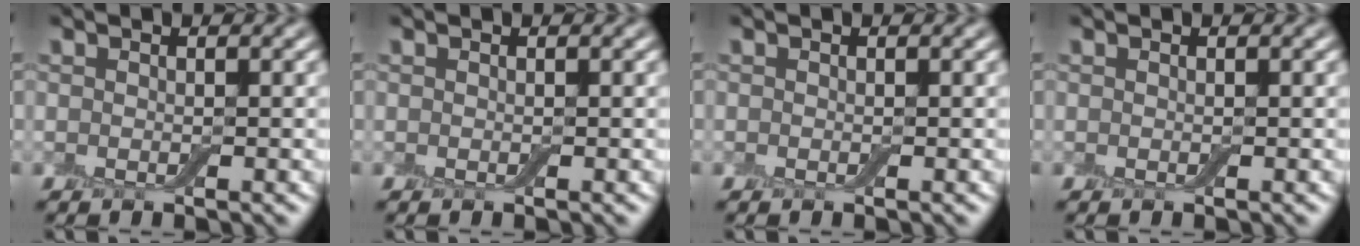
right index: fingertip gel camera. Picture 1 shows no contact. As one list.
[{"total": 0.0}, {"total": 0.0}, {"total": 0.0}]